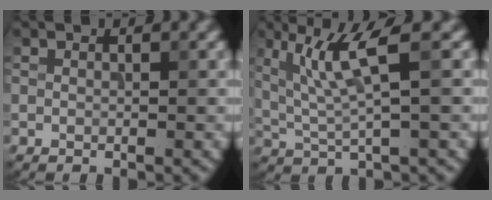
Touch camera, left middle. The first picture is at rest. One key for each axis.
{"total": 4.9, "fx": 1.7, "fy": 0.6, "fz": 4.6, "tx": -0.098, "ty": -0.003, "tz": 0.041}